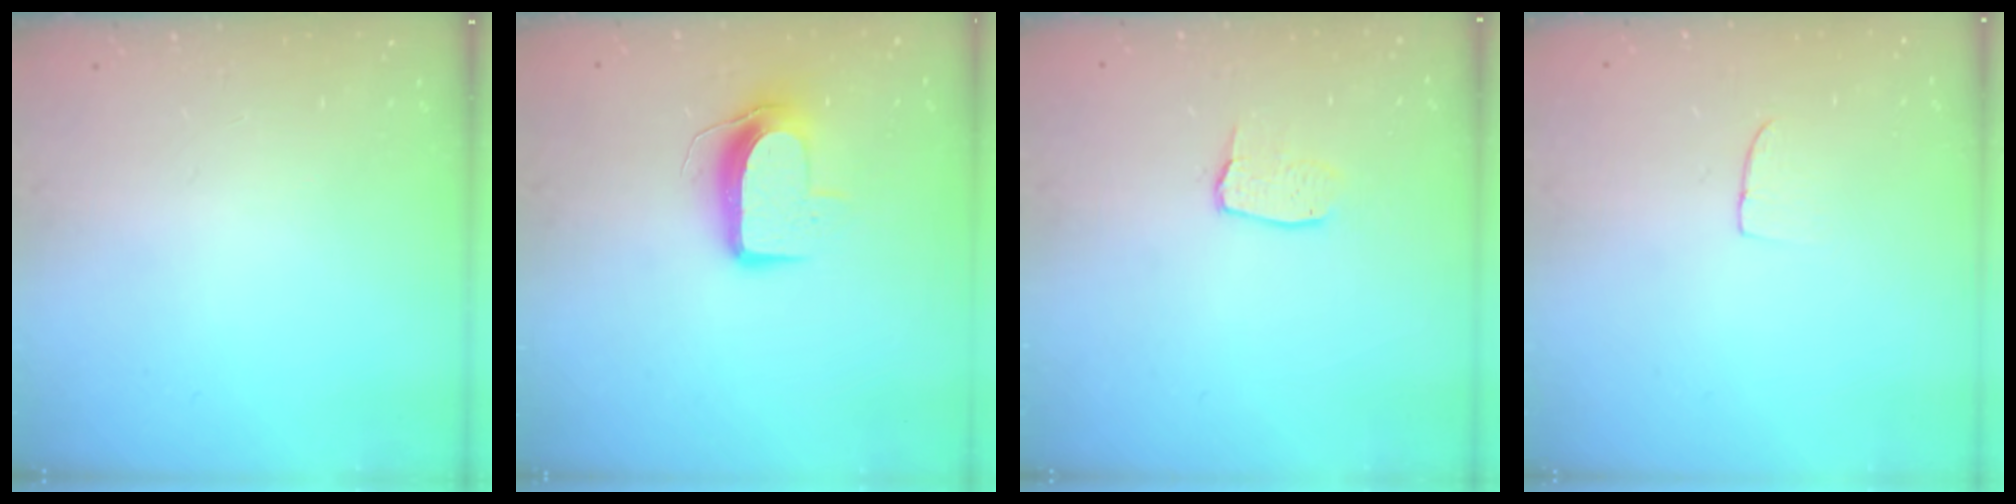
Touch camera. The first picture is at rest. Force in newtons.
{"total": 9.2, "press": 9.1, "slide": 0.5}
{"total": 3.0, "press": 3.0, "slide": 0.2}
{"total": 4.2, "press": 4.2, "slide": 0.3}